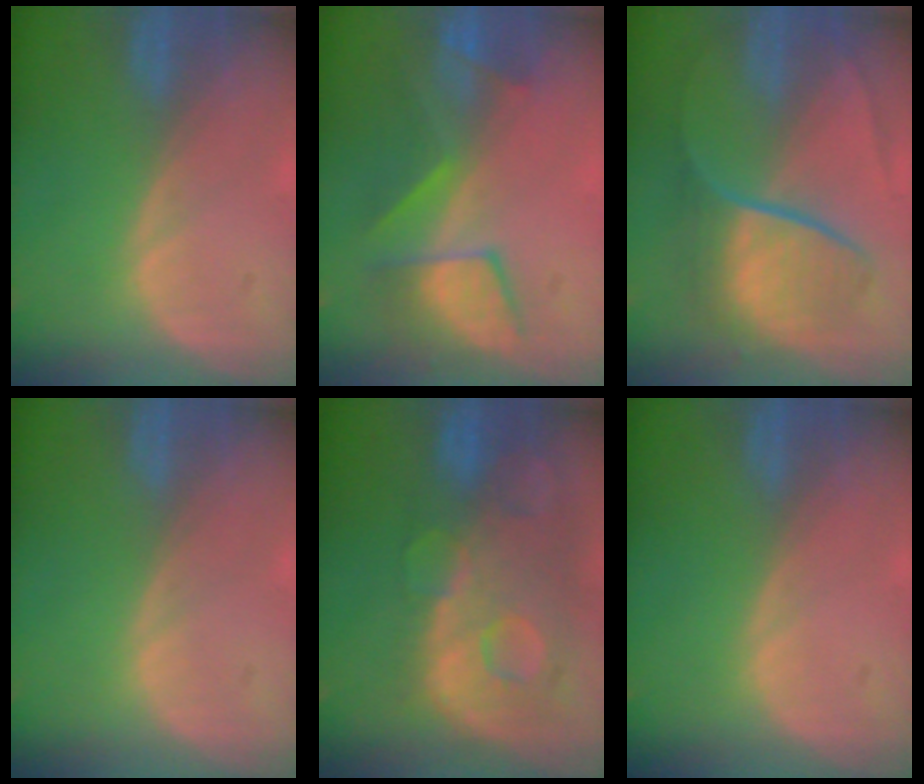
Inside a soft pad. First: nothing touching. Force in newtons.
{"total": 7.6, "press": 7.1, "slide": 2.6}
{"total": 8.9, "press": 7.5, "slide": 4.7}
{"total": 0.0}
{"total": 12.5, "press": 10.3, "slide": 7.0}
{"total": 0.0}